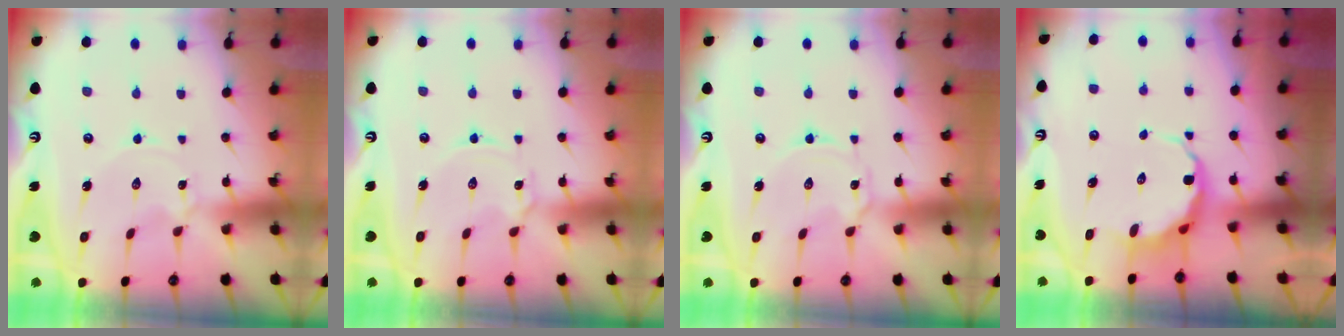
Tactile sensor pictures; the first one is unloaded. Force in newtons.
{"total": 1.9, "press": 1.9, "slide": 0.2}
{"total": 1.7, "press": 1.7, "slide": 0.2}
{"total": 6.9, "press": 6.7, "slide": 1.7}